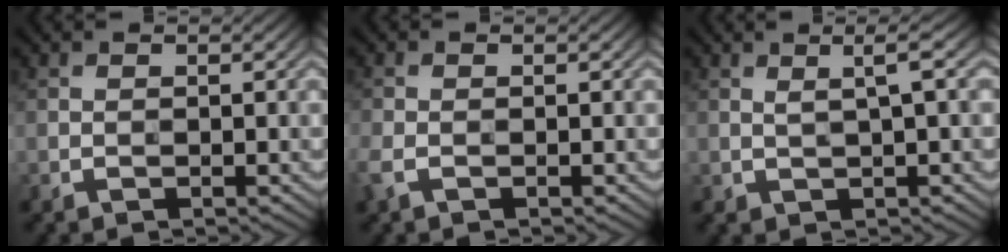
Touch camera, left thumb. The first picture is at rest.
{"total": 2.0, "force": [-0.9, 1.0, 1.5], "torque": [-0.049, -0.004, -0.026]}
{"total": 2.4, "force": [0.8, 0.3, 2.2], "torque": [-0.041, 0.010, 0.017]}